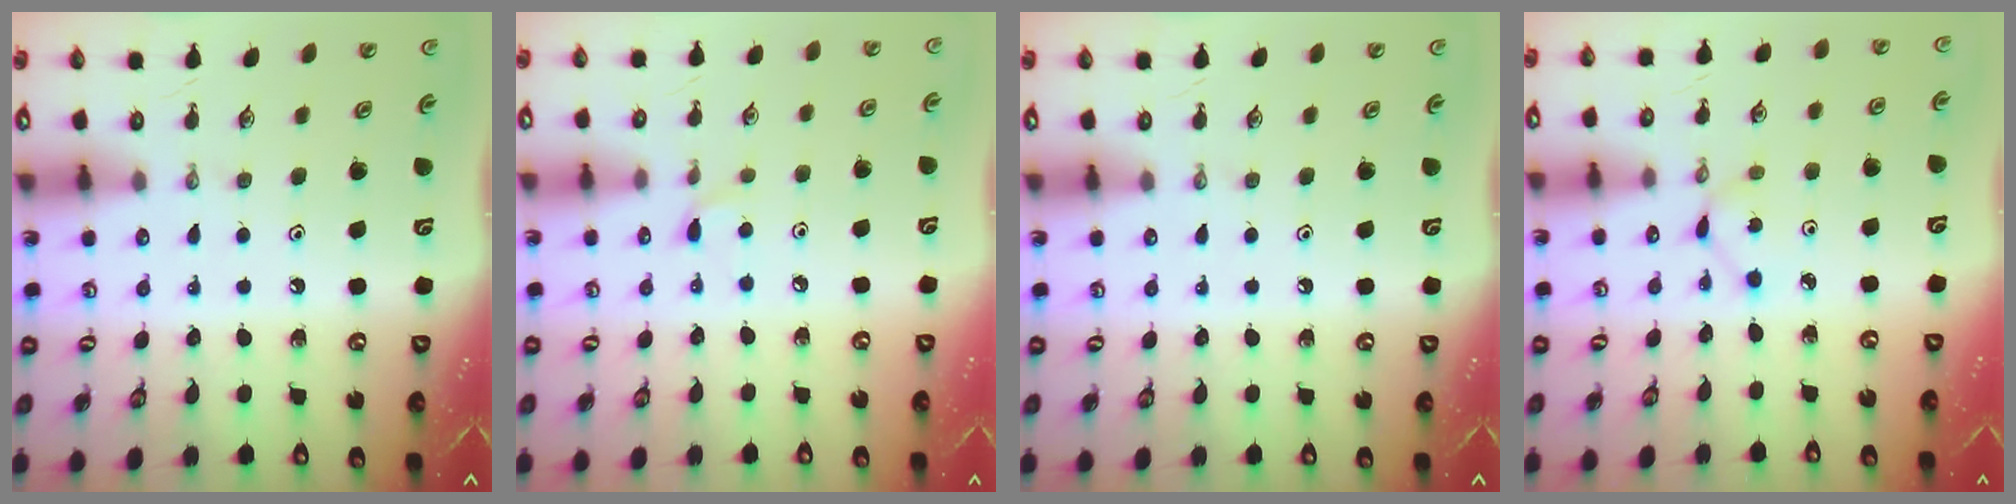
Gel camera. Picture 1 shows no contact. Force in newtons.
{"total": 5.0, "press": 5.0, "slide": 0.5}
{"total": 0.0}
{"total": 1.8, "press": 1.7, "slide": 0.2}